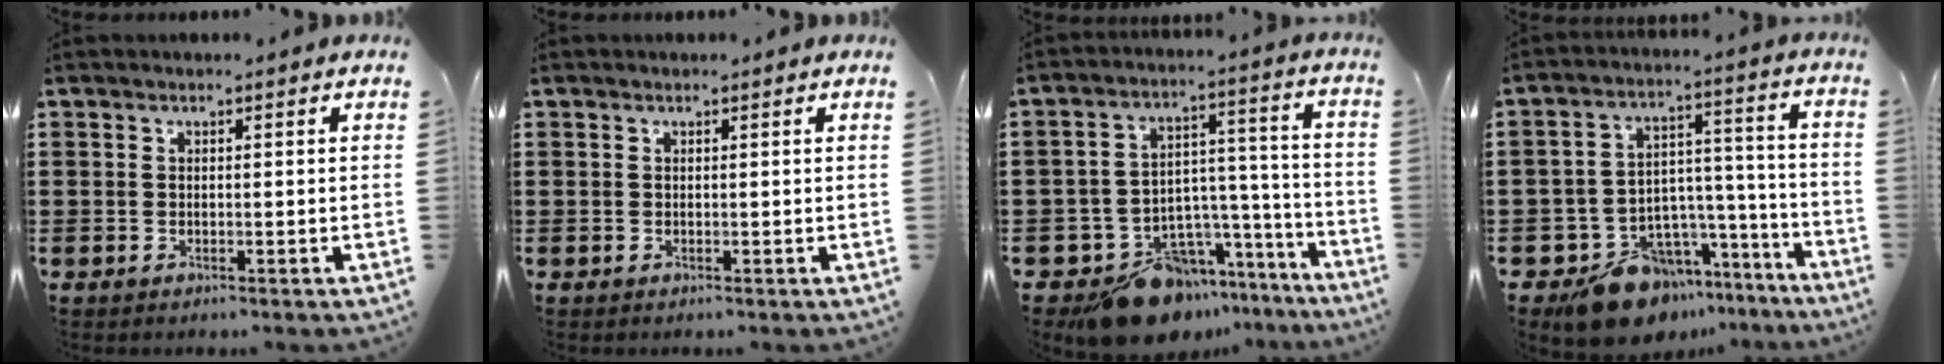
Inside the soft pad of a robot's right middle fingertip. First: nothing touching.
{"total": 0.0}
{"total": 13.8, "force": [-11.2, 6.8, 4.2], "torque": [-0.058, 0.061, -0.190]}
{"total": 12.7, "force": [-10.5, 6.5, 2.9], "torque": [-0.050, 0.053, -0.186]}